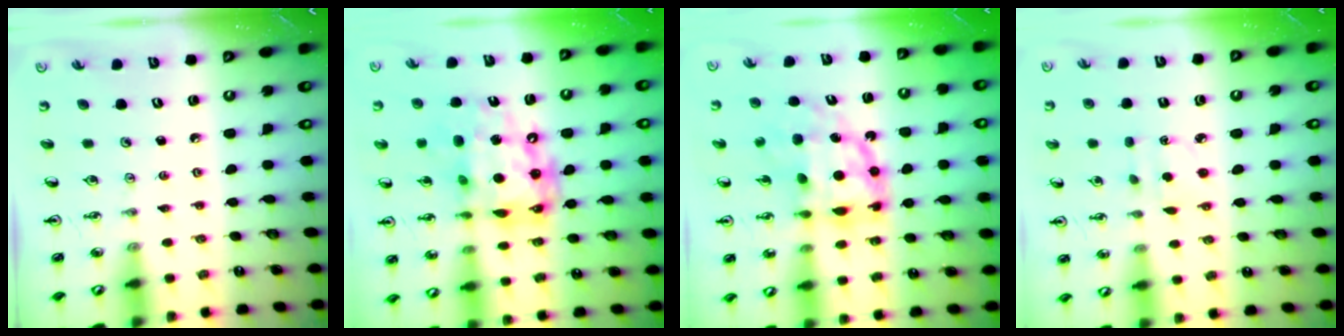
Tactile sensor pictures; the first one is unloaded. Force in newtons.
{"total": 16.2, "press": 16.2, "slide": 1.6}
{"total": 12.0, "press": 12.0, "slide": 0.9}
{"total": 3.2, "press": 3.1, "slide": 0.5}